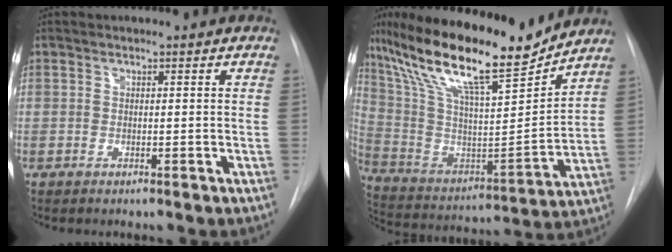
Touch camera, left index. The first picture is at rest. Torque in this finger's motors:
{"motor_torque": [1.03, -1.10, 0.76, 0.20]}